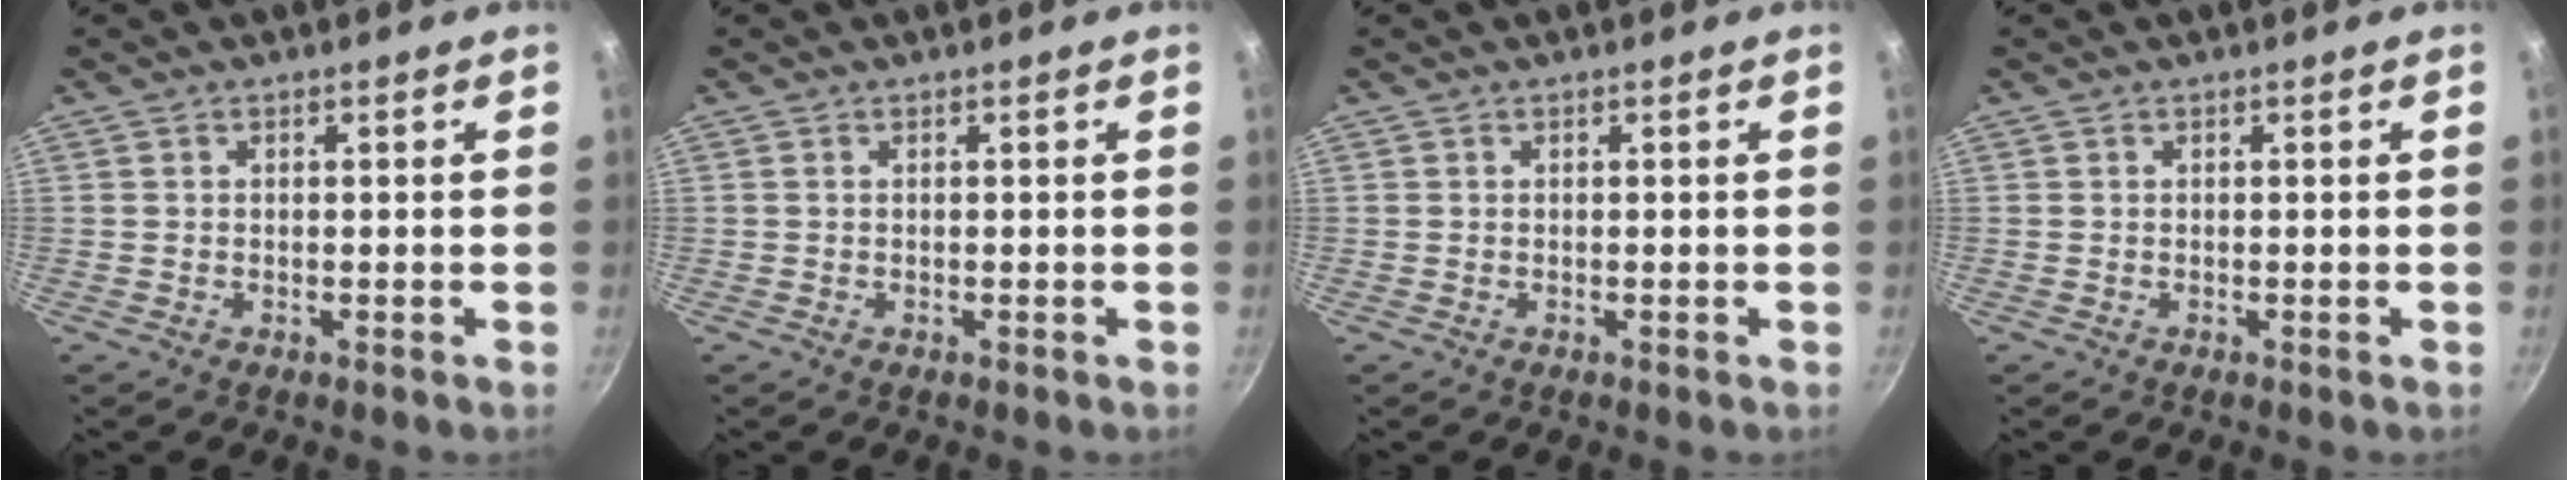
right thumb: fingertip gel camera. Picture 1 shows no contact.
{"total": 0.0}
{"total": 0.0}
{"total": 0.0}